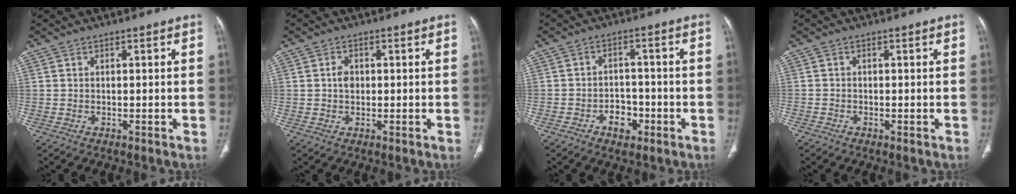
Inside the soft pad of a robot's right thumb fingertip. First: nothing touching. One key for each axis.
{"total": 2.4, "fx": 0.2, "fy": 1.8, "fz": 1.5, "tx": -0.020, "ty": 0.004, "tz": 0.005}
{"total": 5.0, "fx": -2.4, "fy": 3.6, "fz": 2.6, "tx": -0.013, "ty": 0.025, "tz": -0.036}
{"total": 0.7, "fx": -0.5, "fy": 0.5, "fz": 0.0, "tx": 0.001, "ty": 0.003, "tz": -0.014}